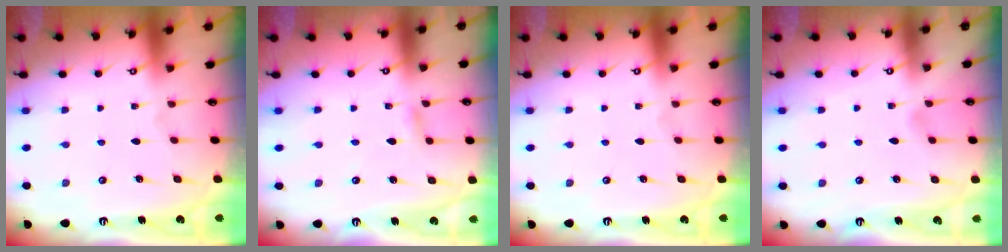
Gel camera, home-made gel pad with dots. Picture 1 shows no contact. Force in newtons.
{"total": 2.9, "press": 2.9, "slide": 0.4}
{"total": 0.0}
{"total": 2.4, "press": 2.4, "slide": 0.3}